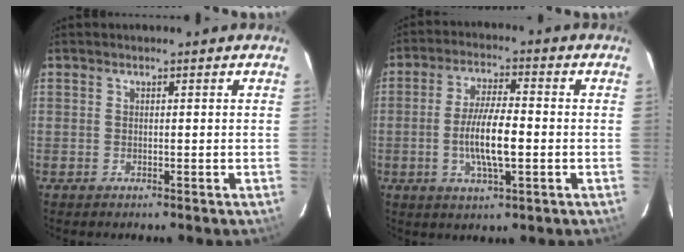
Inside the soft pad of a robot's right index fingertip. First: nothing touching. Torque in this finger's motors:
{"motor_torque": [0.95, -0.41, 0.53, 0.16]}